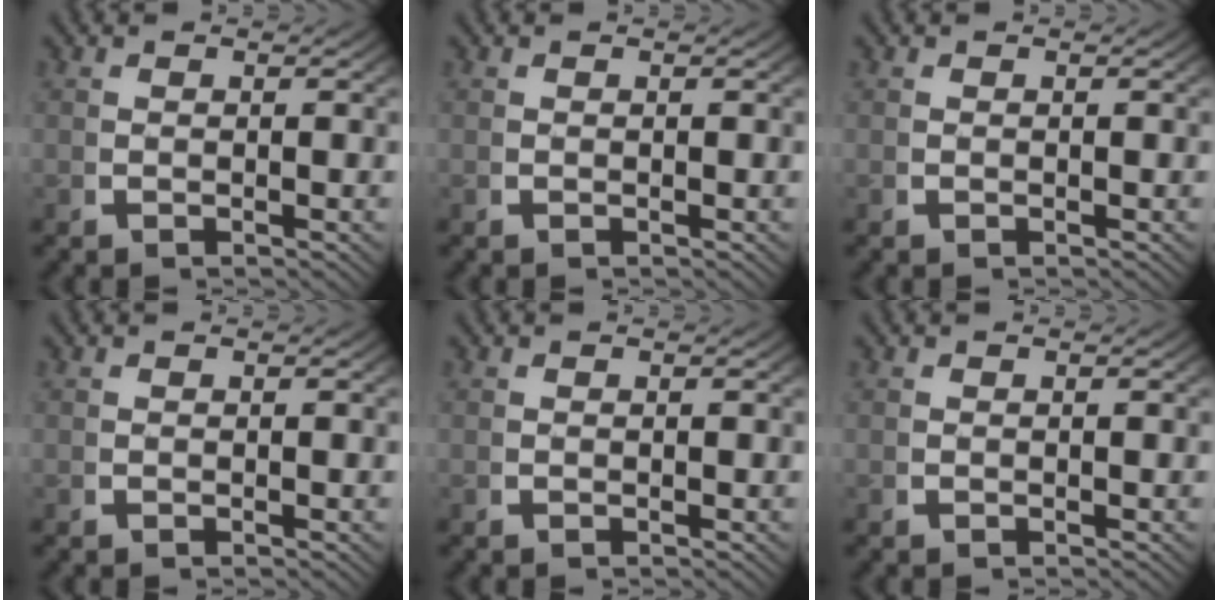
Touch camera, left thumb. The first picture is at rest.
{"total": 0.0}
{"total": 0.0}
{"total": 0.0}
{"total": 0.0}
{"total": 0.0}